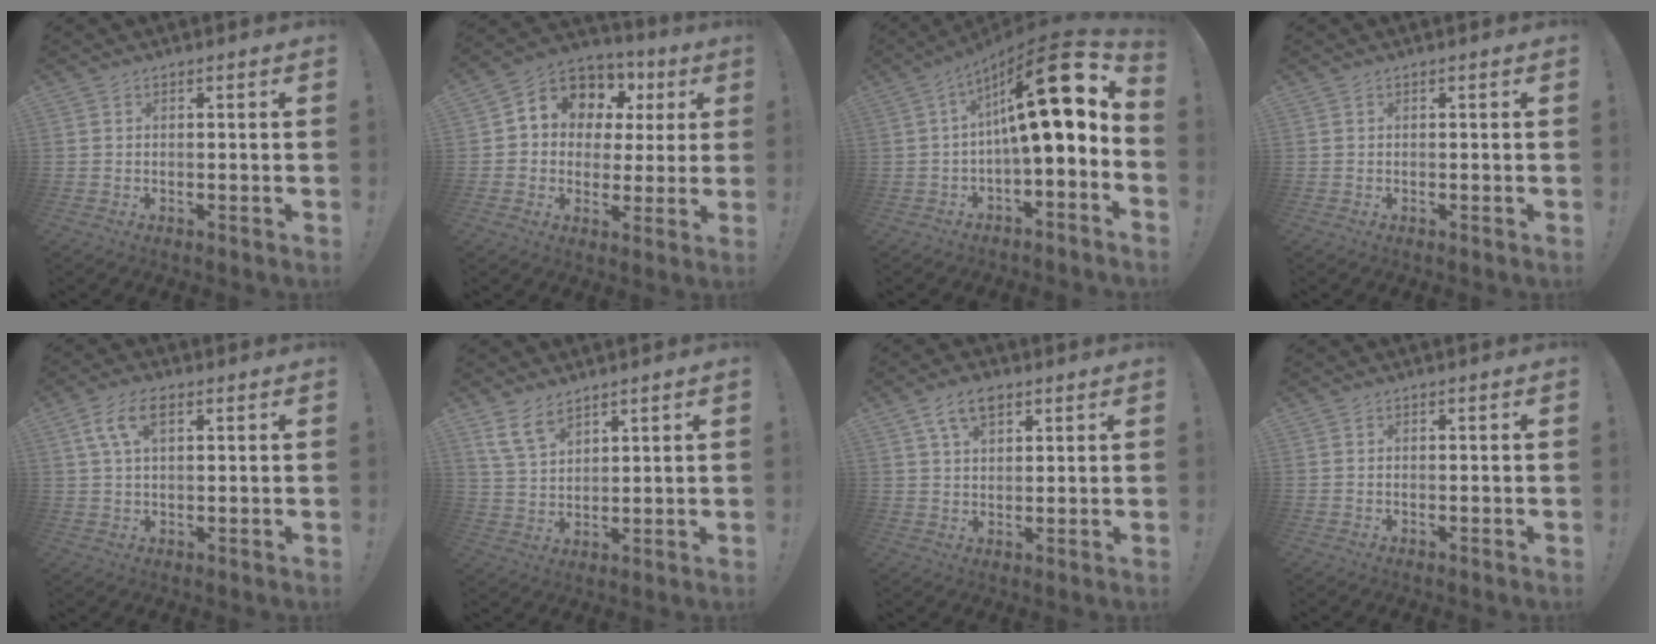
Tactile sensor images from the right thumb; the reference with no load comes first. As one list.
[{"total": 9.5, "force": [3.8, 7.8, 3.9], "torque": [-0.059, -0.032, 0.072]}, {"total": 20.9, "force": [4.9, 4.9, 19.7], "torque": [-0.303, -0.030, 0.076]}, {"total": 0.0}, {"total": 7.6, "force": [2.8, 3.8, 5.9], "torque": [-0.121, 0.009, 0.053]}, {"total": 8.3, "force": [5.9, 4.1, 4.0], "torque": [-0.080, -0.026, 0.119]}, {"total": 7.6, "force": [4.1, 4.4, 4.6], "torque": [-0.081, -0.005, 0.076]}, {"total": 0.0}]